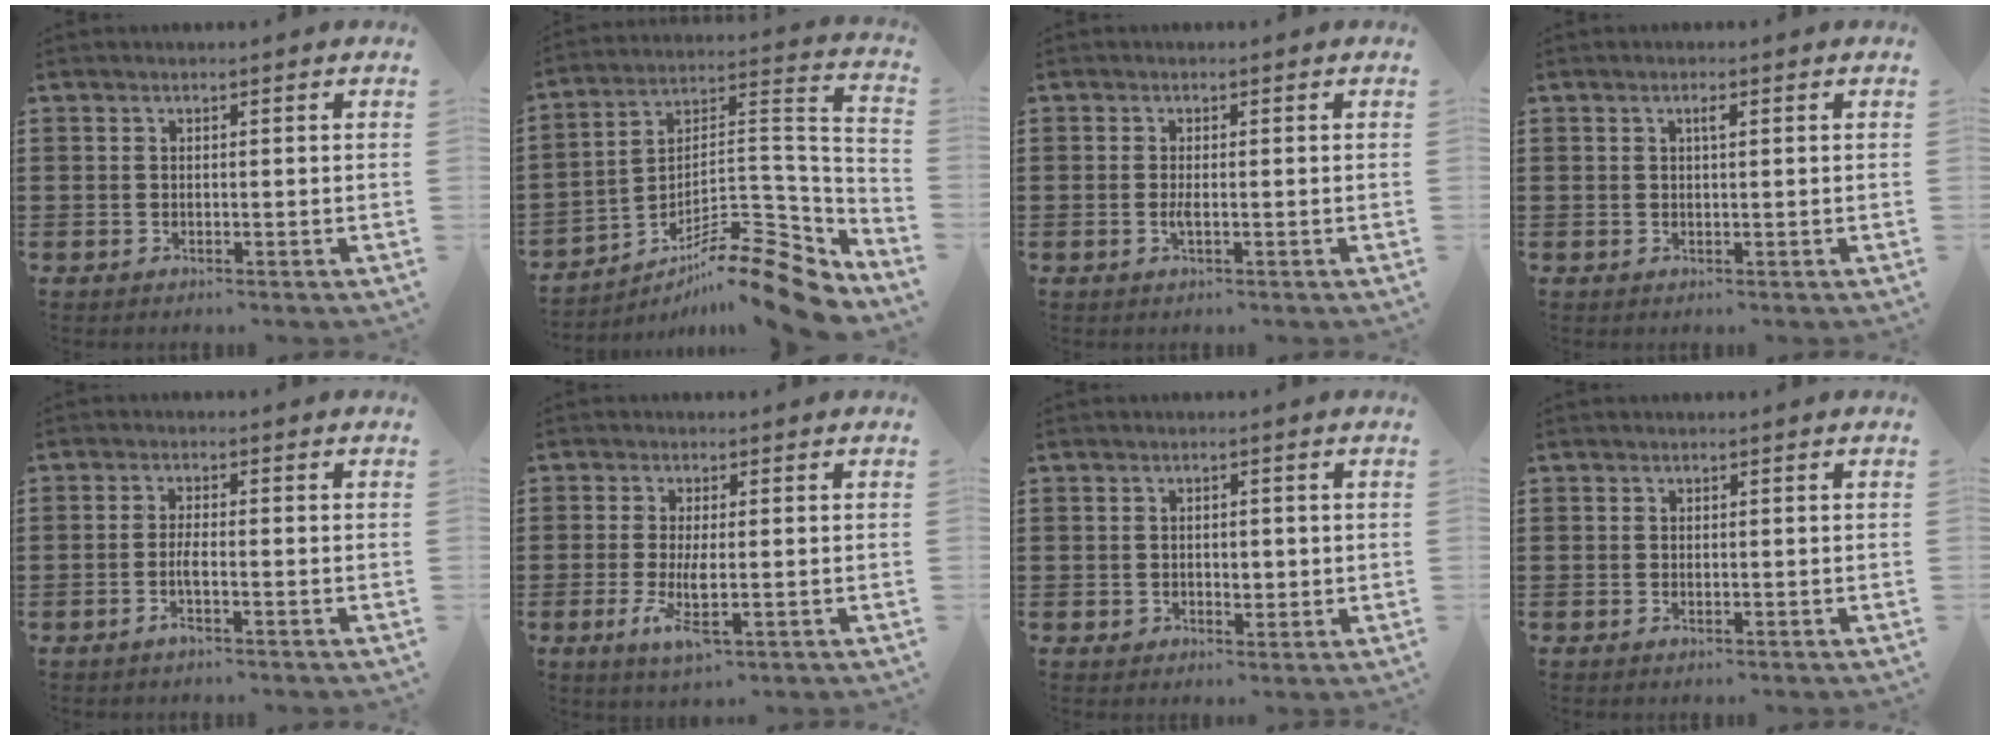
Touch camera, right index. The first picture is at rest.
{"total": 13.0, "force": [-10.3, 2.6, 7.5], "torque": [-0.096, 0.023, -0.191]}
{"total": 1.3, "force": [-0.4, 0.2, 1.2], "torque": [-0.031, -0.005, -0.008]}
{"total": 1.1, "force": [0.4, 0.2, 1.0], "torque": [-0.020, 0.003, 0.006]}
{"total": 2.5, "force": [-1.1, 0.5, 2.2], "torque": [-0.047, -0.001, -0.024]}
{"total": 5.3, "force": [-1.3, 1.4, 5.0], "torque": [-0.105, -0.013, -0.026]}
{"total": 1.9, "force": [0.0, 1.4, 1.3], "torque": [-0.029, 0.008, -0.003]}
{"total": 0.0}